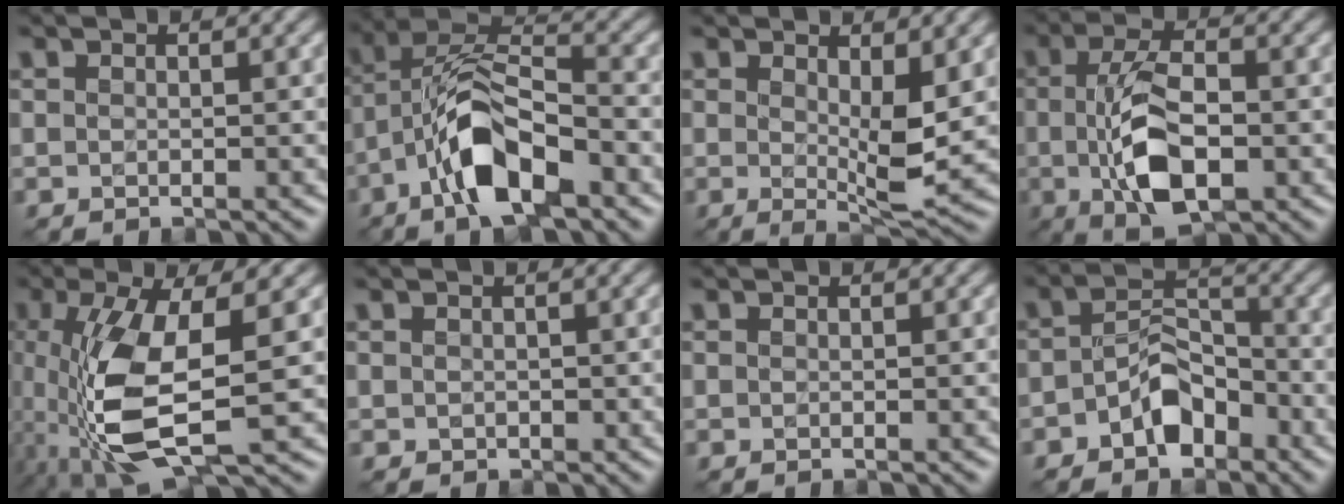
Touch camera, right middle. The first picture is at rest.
{"total": 8.4, "force": [-4.2, 3.2, 6.6], "torque": [-0.124, 0.020, -0.087]}
{"total": 3.7, "force": [1.0, 0.8, 3.4], "torque": [-0.066, -0.005, 0.021]}
{"total": 7.5, "force": [-1.3, 3.3, 6.6], "torque": [-0.133, -0.001, -0.023]}
{"total": 8.2, "force": [-1.4, 2.3, 7.7], "torque": [-0.183, -0.008, -0.024]}
{"total": 1.2, "force": [-0.2, 1.0, 0.5], "torque": [-0.016, 0.000, -0.002]}
{"total": 0.0}
{"total": 4.8, "force": [-2.8, 2.7, 2.9], "torque": [-0.039, 0.008, -0.054]}